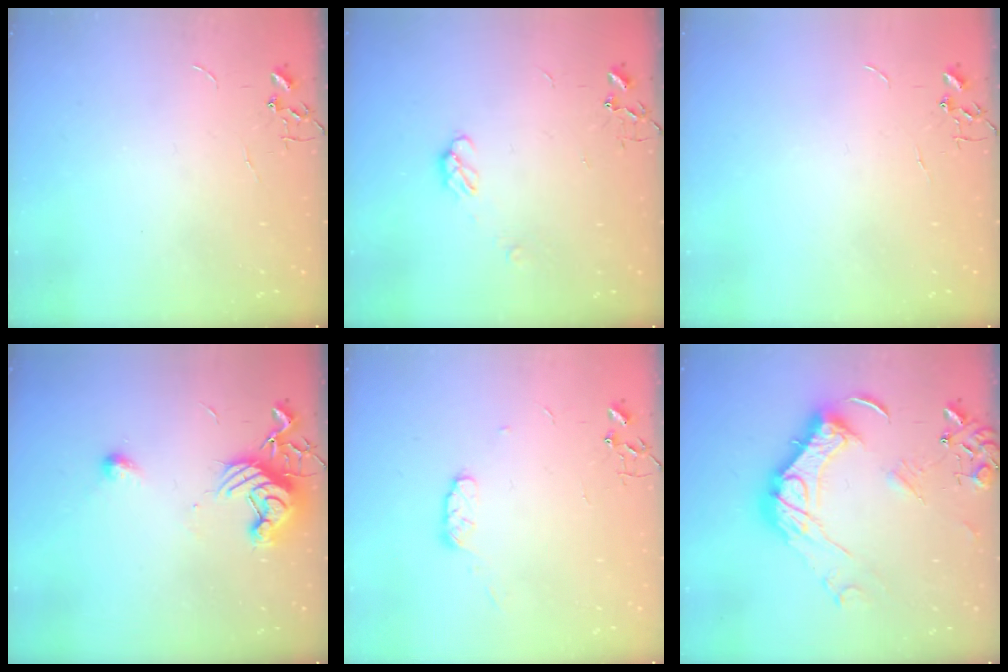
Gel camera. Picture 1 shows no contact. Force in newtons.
{"total": 5.1, "press": 5.1, "slide": 0.5}
{"total": 0.0}
{"total": 11.2, "press": 11.1, "slide": 1.4}
{"total": 5.7, "press": 5.7, "slide": 0.9}
{"total": 18.6, "press": 18.5, "slide": 1.9}